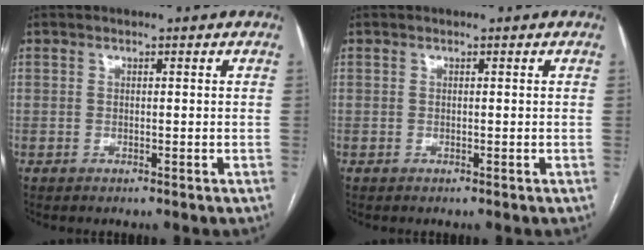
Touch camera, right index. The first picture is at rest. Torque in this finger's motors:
{"motor_torque": [0.00, 0.00, 0.00, 0.00]}